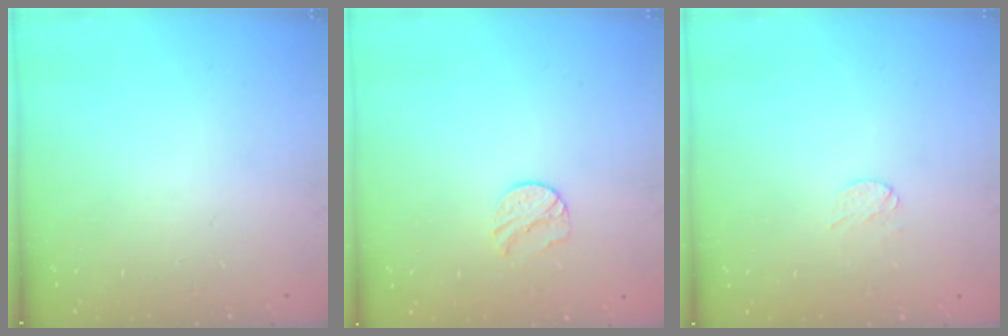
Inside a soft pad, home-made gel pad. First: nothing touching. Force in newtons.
{"total": 6.6, "press": 6.6, "slide": 0.6}
{"total": 3.0, "press": 3.0, "slide": 0.2}